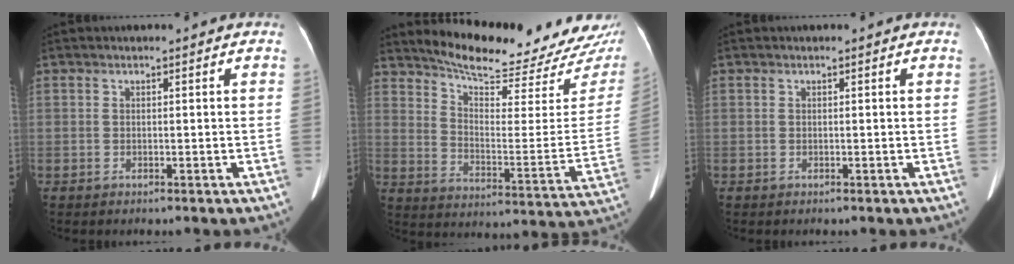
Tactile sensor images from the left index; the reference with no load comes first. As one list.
[{"total": 23.0, "force": [21.4, 3.6, 7.7], "torque": [-0.115, -0.076, 0.275]}, {"total": 0.0}]